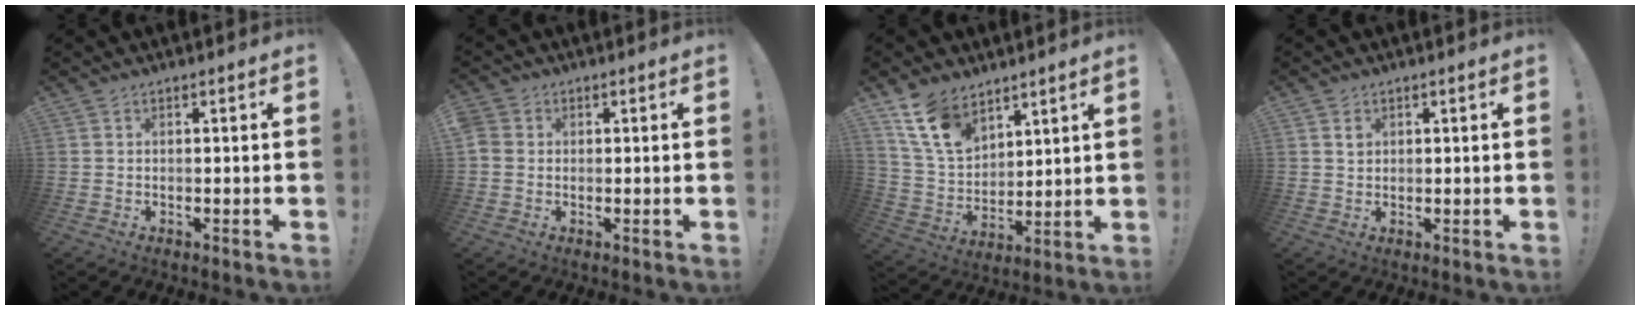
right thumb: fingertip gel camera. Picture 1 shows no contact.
{"total": 3.3, "force": [0.3, 3.0, 1.5], "torque": [-0.024, 0.010, 0.009]}
{"total": 14.1, "force": [9.5, 8.0, 6.6], "torque": [-0.135, -0.052, 0.187]}
{"total": 1.6, "force": [0.9, 1.3, 0.4], "torque": [0.006, -0.003, 0.014]}